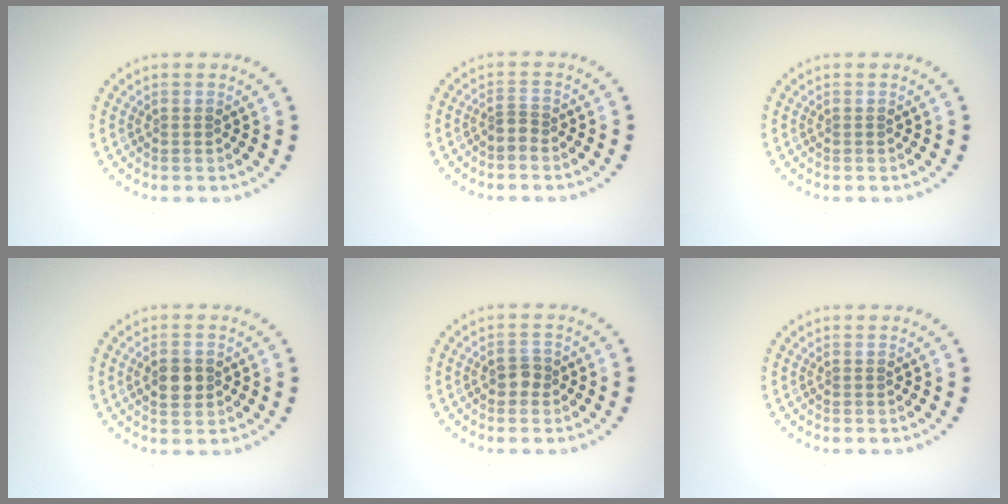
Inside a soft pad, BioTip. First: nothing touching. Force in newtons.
{"total": 0.9, "press": 0.6, "slide": 0.7}
{"total": 0.0}
{"total": 2.9, "press": 2.9, "slide": 0.0}
{"total": 1.5, "press": 1.5, "slide": 0.4}
{"total": 0.0}